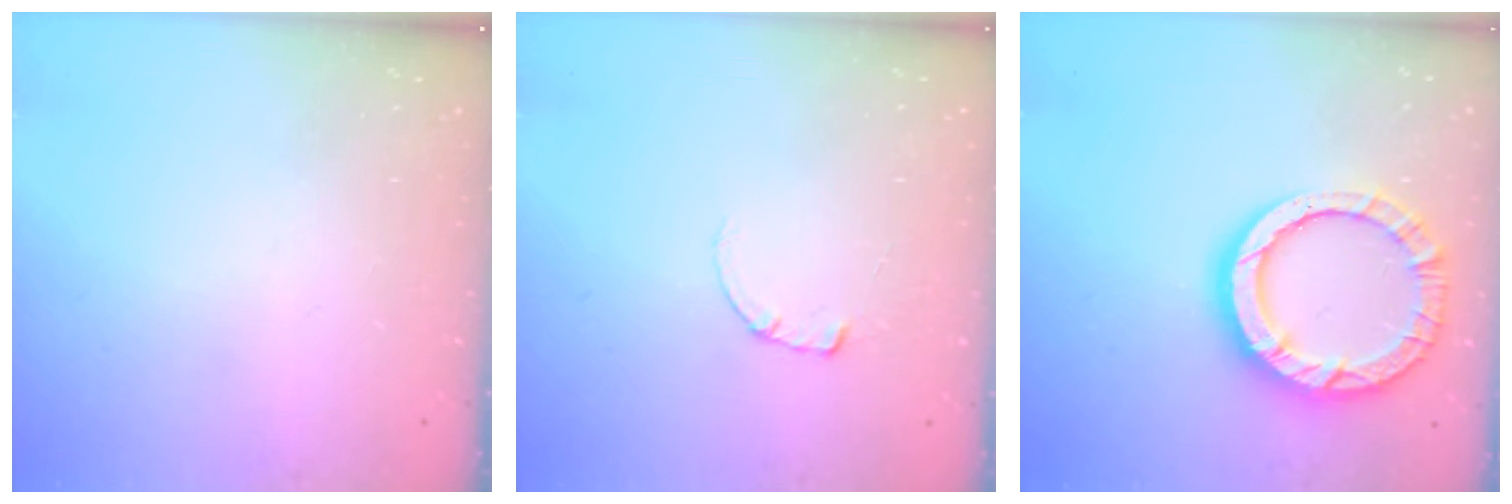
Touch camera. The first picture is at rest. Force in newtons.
{"total": 0.6, "press": 0.5, "slide": 0.2}
{"total": 13.7, "press": 13.6, "slide": 1.4}